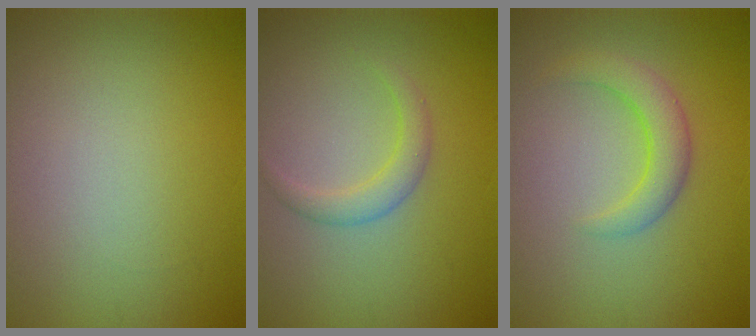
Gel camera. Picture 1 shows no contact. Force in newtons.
{"total": 1.9, "press": 1.9, "slide": 0.1}
{"total": 2.9, "press": 2.9, "slide": 0.3}